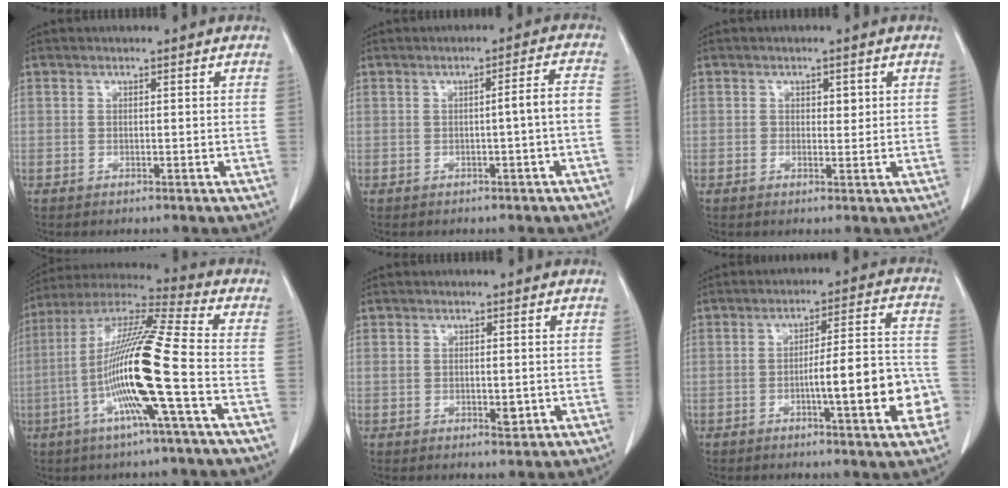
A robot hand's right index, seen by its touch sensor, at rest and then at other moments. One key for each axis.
{"total": 3.3, "fx": -0.9, "fy": -0.4, "fz": 3.2, "tx": -0.044, "ty": 0.007, "tz": -0.013}
{"total": 1.6, "fx": 0.5, "fy": 1.0, "fz": 1.2, "tx": -0.013, "ty": -0.001, "tz": 0.006}
{"total": 17.2, "fx": -4.3, "fy": -0.8, "fz": 16.6, "tx": -0.327, "ty": -0.004, "tz": -0.094}
{"total": 2.5, "fx": -0.2, "fy": 1.2, "fz": 2.1, "tx": -0.039, "ty": -0.001, "tz": 0.004}
{"total": 12.4, "fx": -3.7, "fy": 1.6, "fz": 11.7, "tx": -0.155, "ty": 0.021, "tz": -0.048}